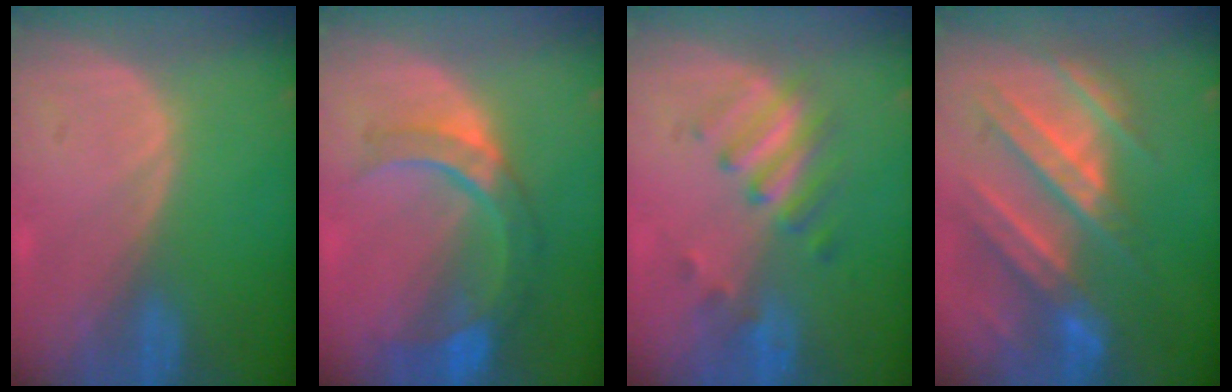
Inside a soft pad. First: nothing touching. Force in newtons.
{"total": 8.9, "press": 7.9, "slide": 4.0}
{"total": 5.4, "press": 5.3, "slide": 1.0}
{"total": 10.1, "press": 9.6, "slide": 3.3}